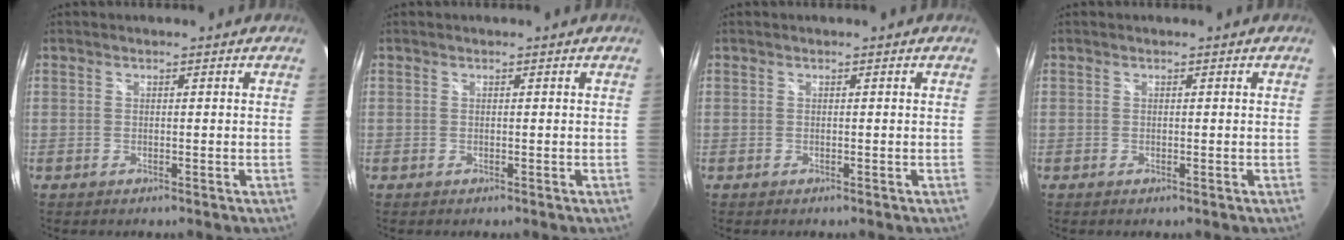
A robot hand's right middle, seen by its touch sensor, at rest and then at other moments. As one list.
[{"total": 0.0}, {"total": 0.0}, {"total": 0.0}]